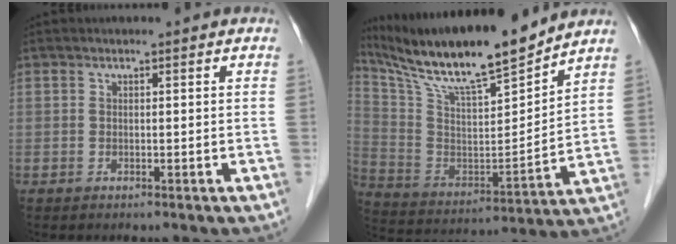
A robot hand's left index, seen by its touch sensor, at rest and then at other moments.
{"total": 19.2, "force": [16.5, 1.2, 9.7], "torque": [-0.183, -0.004, 0.294]}